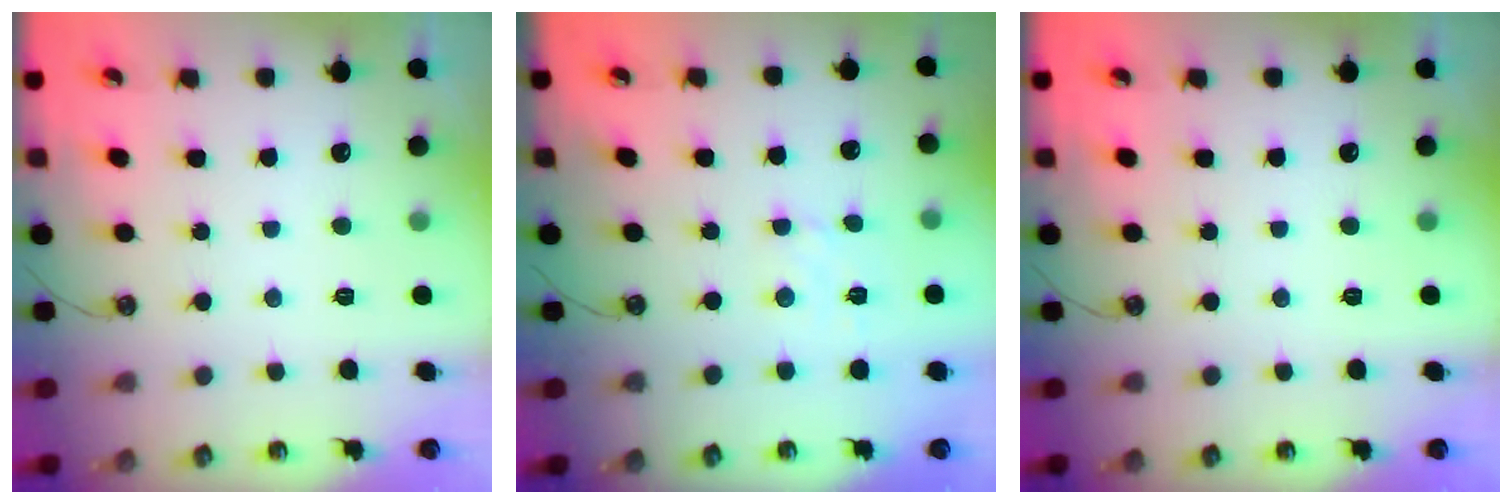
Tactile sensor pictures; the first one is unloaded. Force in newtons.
{"total": 2.1, "press": 2.0, "slide": 0.6}
{"total": 0.0}